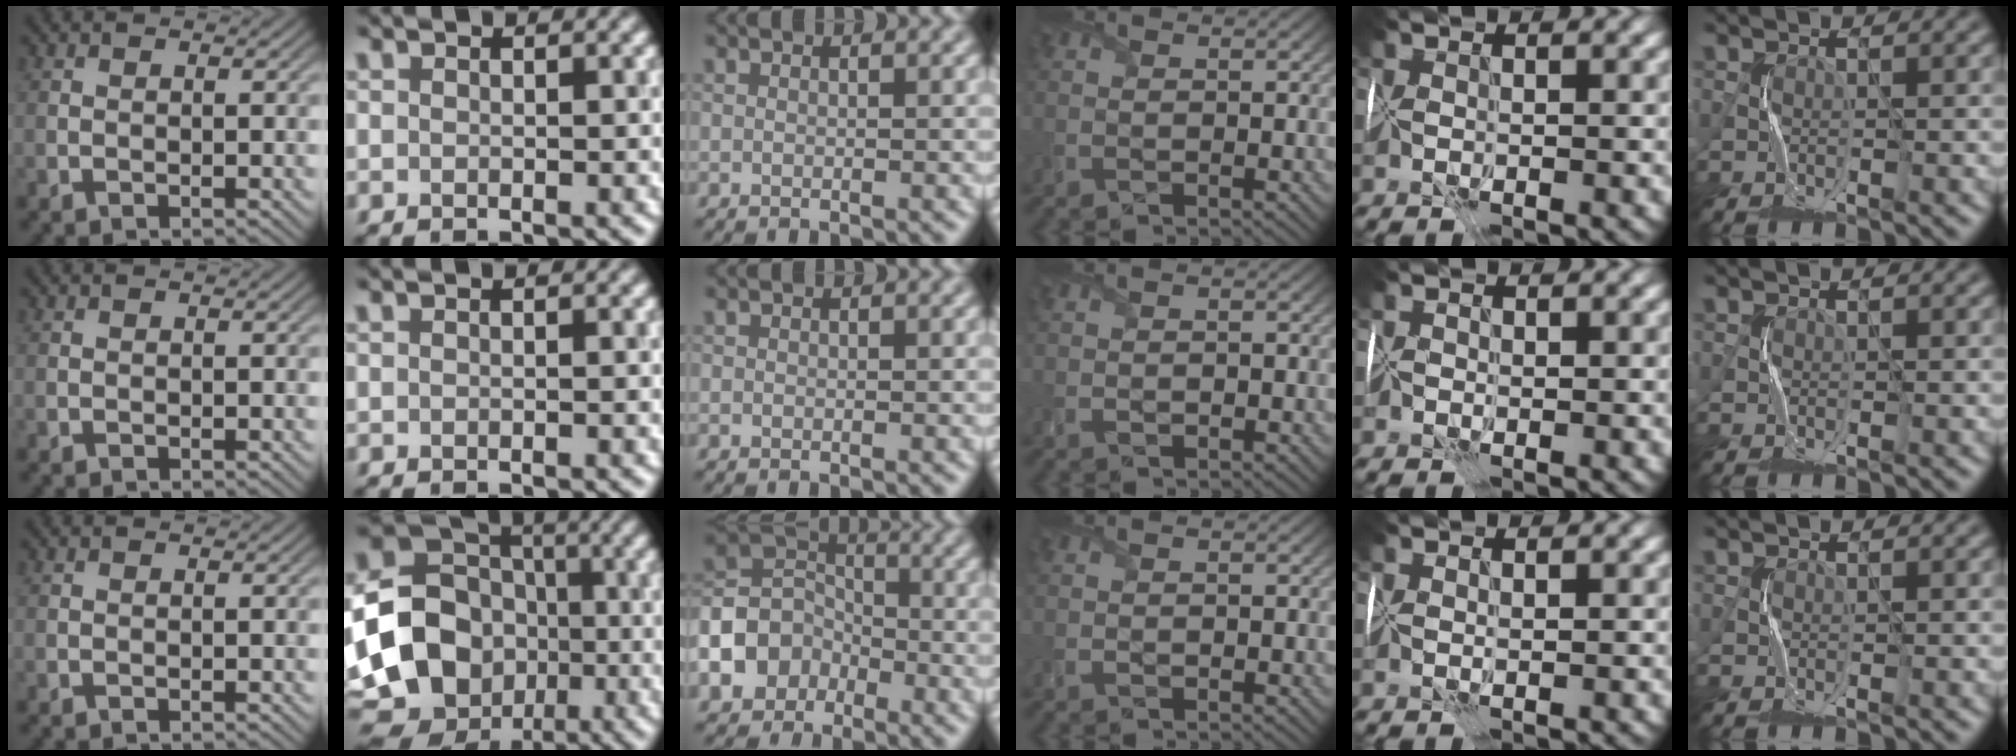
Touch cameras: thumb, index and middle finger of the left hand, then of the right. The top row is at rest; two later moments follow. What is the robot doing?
{"motion": "wrap", "object": "cellophane"}